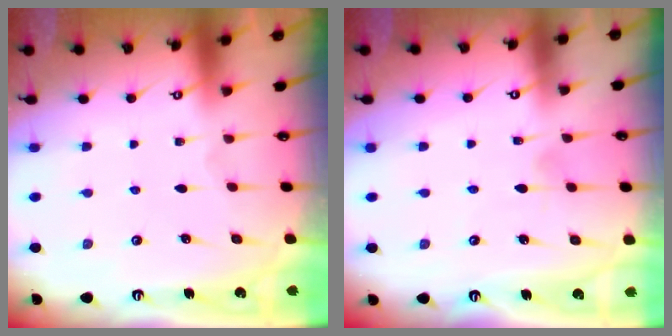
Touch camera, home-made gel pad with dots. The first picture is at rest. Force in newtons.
{"total": 4.9, "press": 4.8, "slide": 0.8}